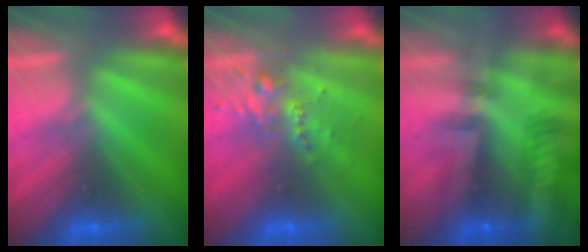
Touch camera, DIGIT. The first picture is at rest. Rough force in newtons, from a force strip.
{"total": 2.6}
{"total": 2.4}